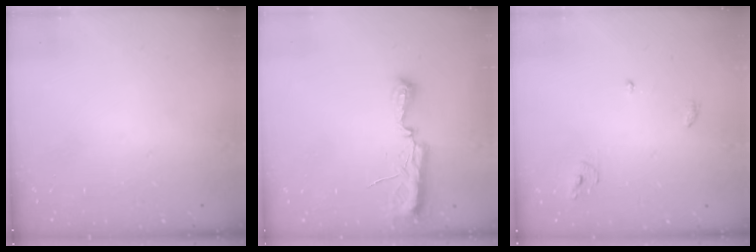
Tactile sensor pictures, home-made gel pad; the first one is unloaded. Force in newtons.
{"total": 7.6, "press": 7.6, "slide": 0.7}
{"total": 4.1, "press": 4.0, "slide": 0.3}